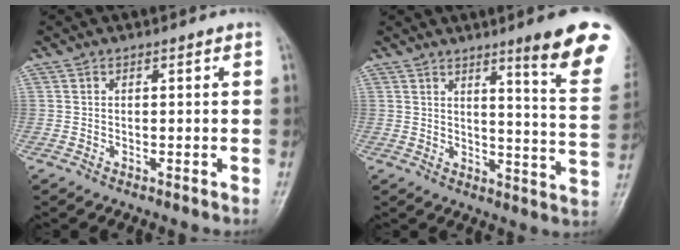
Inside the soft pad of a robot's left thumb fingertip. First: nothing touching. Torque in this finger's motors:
{"motor_torque": [0.67, 0.32, 1.77, -1.00, 0.09]}